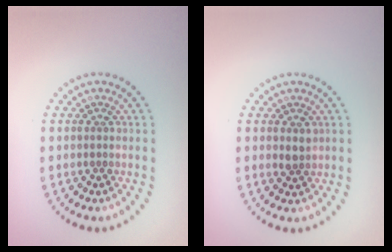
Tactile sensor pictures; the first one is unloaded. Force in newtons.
{"total": 1.3, "press": 1.1, "slide": 0.6}